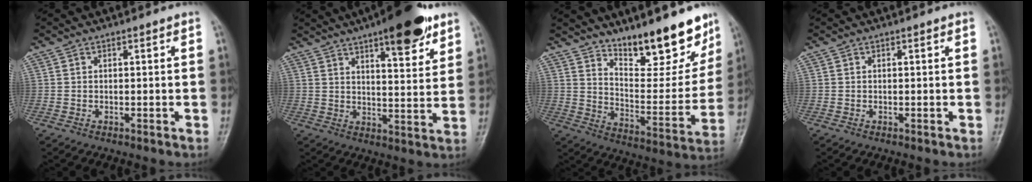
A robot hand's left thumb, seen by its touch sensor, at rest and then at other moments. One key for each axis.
{"total": 13.7, "fx": 8.6, "fy": 4.1, "fz": 9.8, "tx": -0.110, "ty": -0.042, "tz": 0.122}
{"total": 17.3, "fx": 13.1, "fy": 5.7, "fz": 9.8, "tx": -0.092, "ty": -0.095, "tz": 0.208}
{"total": 0.0}